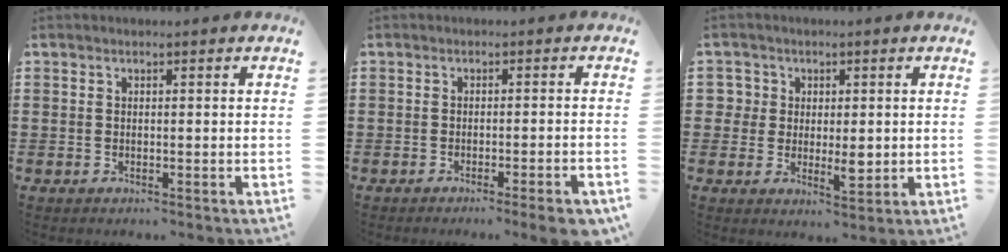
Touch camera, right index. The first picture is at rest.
{"total": 2.5, "force": [-1.8, -0.2, 1.7], "torque": [-0.027, -0.004, -0.031]}
{"total": 4.2, "force": [0.4, 3.4, 2.4], "torque": [-0.048, 0.007, 0.006]}